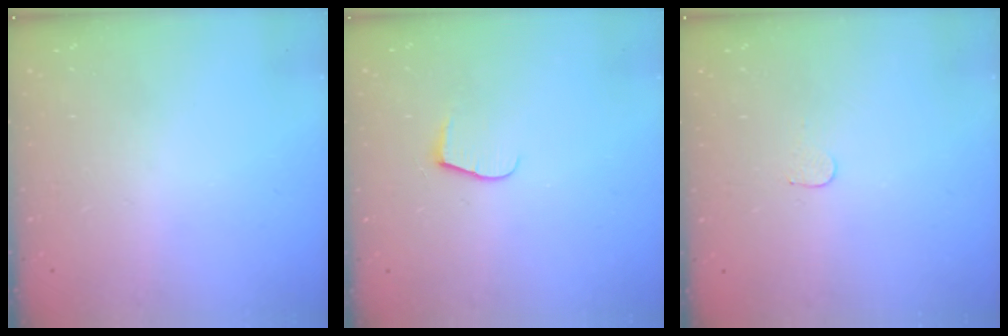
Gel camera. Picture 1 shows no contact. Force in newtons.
{"total": 6.5, "press": 6.5, "slide": 0.7}
{"total": 3.7, "press": 3.7, "slide": 0.3}